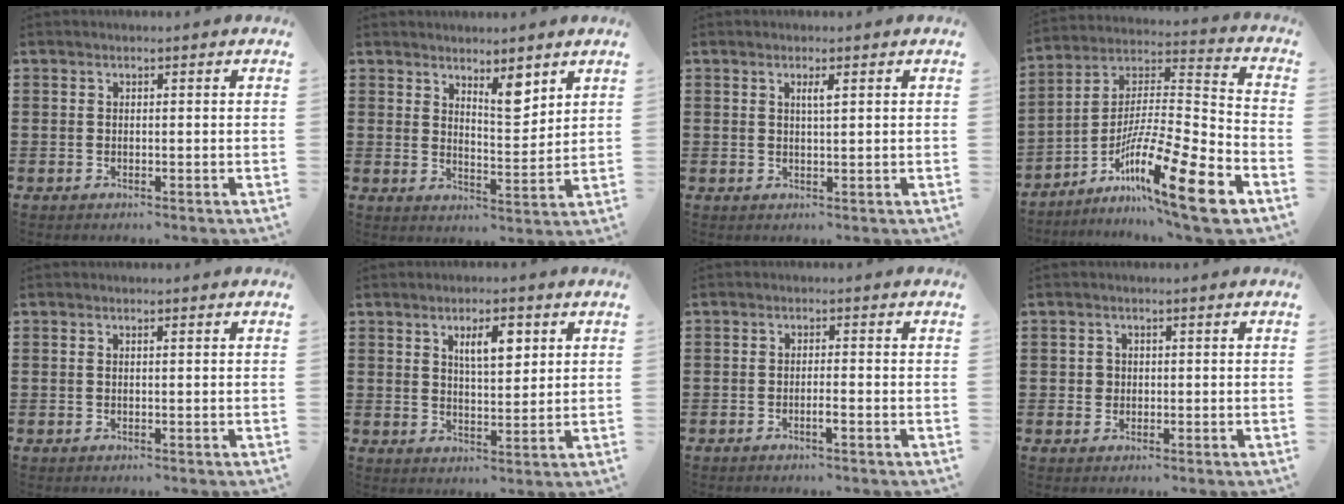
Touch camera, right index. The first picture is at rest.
{"total": 5.6, "force": [4.4, 1.9, 3.0], "torque": [-0.047, -0.018, 0.074]}
{"total": 1.7, "force": [0.7, 0.2, 1.5], "torque": [-0.030, 0.001, 0.010]}
{"total": 16.8, "force": [-10.3, 1.9, 13.1], "torque": [-0.233, 0.016, -0.182]}
{"total": 0.5, "force": [0.2, 0.1, 0.5], "torque": [-0.011, 0.000, 0.003]}
{"total": 5.4, "force": [2.3, 2.0, 4.5], "torque": [-0.078, 0.003, 0.034]}
{"total": 1.6, "force": [-1.0, 0.1, 1.2], "torque": [-0.023, -0.003, -0.017]}
{"total": 1.4, "force": [0.1, 1.3, 0.4], "torque": [-0.012, 0.007, 0.001]}